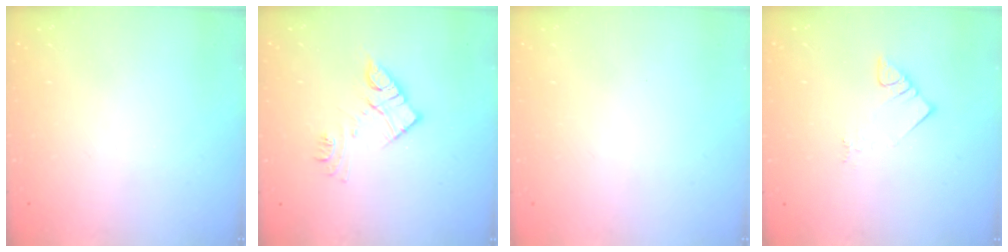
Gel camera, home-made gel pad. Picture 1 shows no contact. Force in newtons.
{"total": 11.6, "press": 11.6, "slide": 0.7}
{"total": 1.8, "press": 1.7, "slide": 0.1}
{"total": 4.1, "press": 4.1, "slide": 0.3}